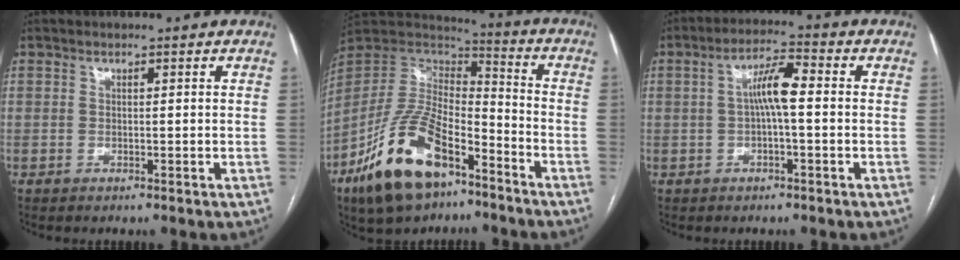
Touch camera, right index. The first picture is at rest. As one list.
[{"total": 18.9, "force": [-11.3, 7.8, 13.1], "torque": [-0.271, -0.002, -0.206]}, {"total": 5.9, "force": [0.1, 1.1, 5.8], "torque": [-0.105, 0.021, 0.000]}]